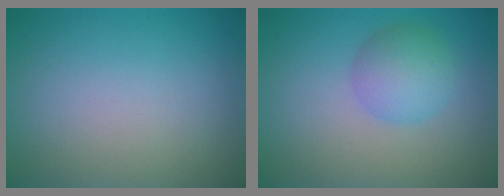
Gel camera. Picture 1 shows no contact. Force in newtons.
{"total": 3.4, "press": 3.4, "slide": 0.1}